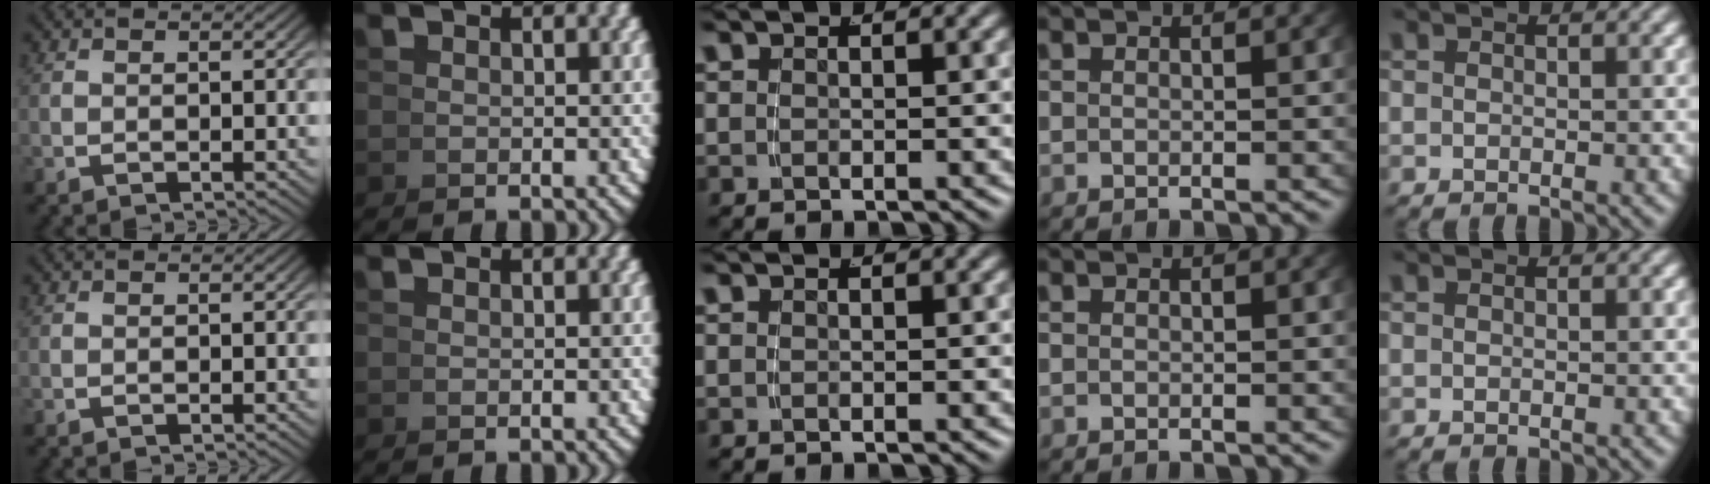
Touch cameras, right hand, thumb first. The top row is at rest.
{}